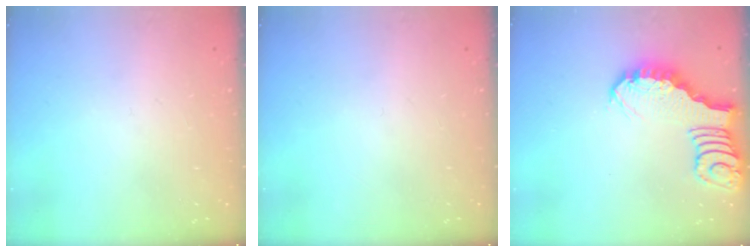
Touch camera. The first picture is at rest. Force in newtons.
{"total": 0.0}
{"total": 3.0, "press": 2.9, "slide": 0.4}